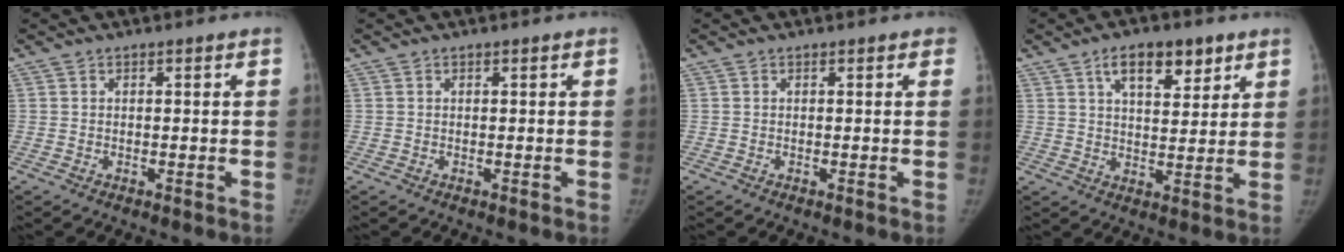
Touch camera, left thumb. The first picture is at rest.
{"total": 0.0}
{"total": 0.6, "force": [0.4, 0.3, 0.3], "torque": [0.005, 0.001, -0.003]}
{"total": 9.7, "force": [5.4, 4.5, 6.6], "torque": [-0.076, -0.024, 0.086]}